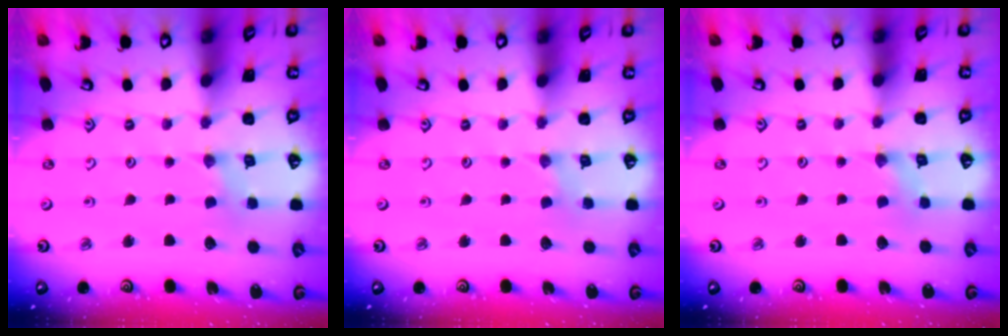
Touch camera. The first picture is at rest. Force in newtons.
{"total": 0.0}
{"total": 0.8, "press": 0.8, "slide": 0.2}